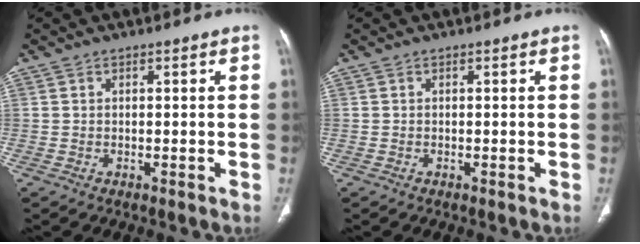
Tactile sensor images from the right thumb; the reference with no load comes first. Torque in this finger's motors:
{"motor_torque": [0.04, -0.17, 0.45, -0.30, 0.04]}